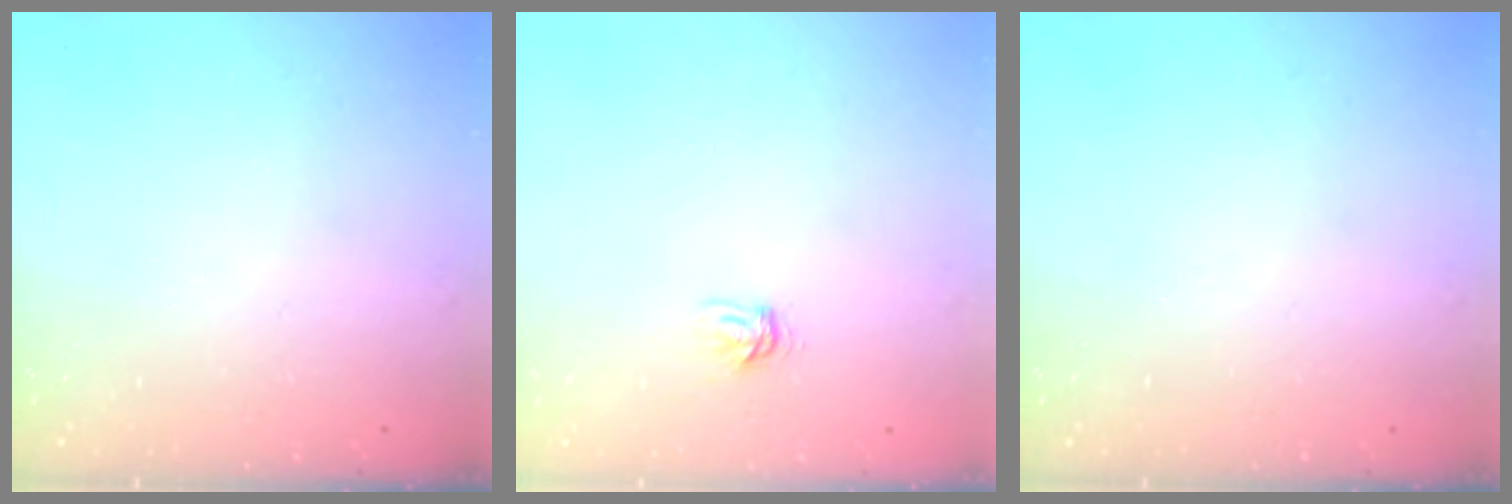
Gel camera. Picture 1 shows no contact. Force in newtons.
{"total": 3.6, "press": 3.6, "slide": 0.4}
{"total": 0.0}